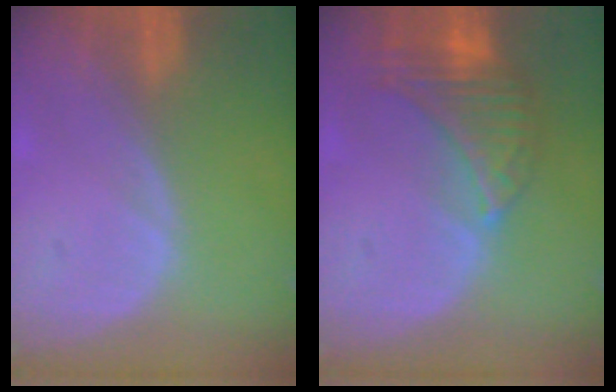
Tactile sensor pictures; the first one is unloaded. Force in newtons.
{"total": 8.1, "press": 7.0, "slide": 4.0}